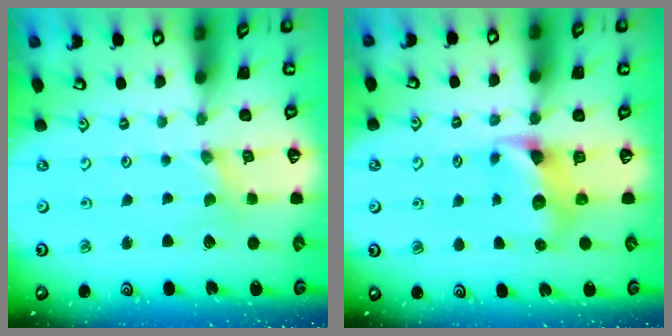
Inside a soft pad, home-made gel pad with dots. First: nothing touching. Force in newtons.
{"total": 7.0, "press": 7.0, "slide": 0.7}